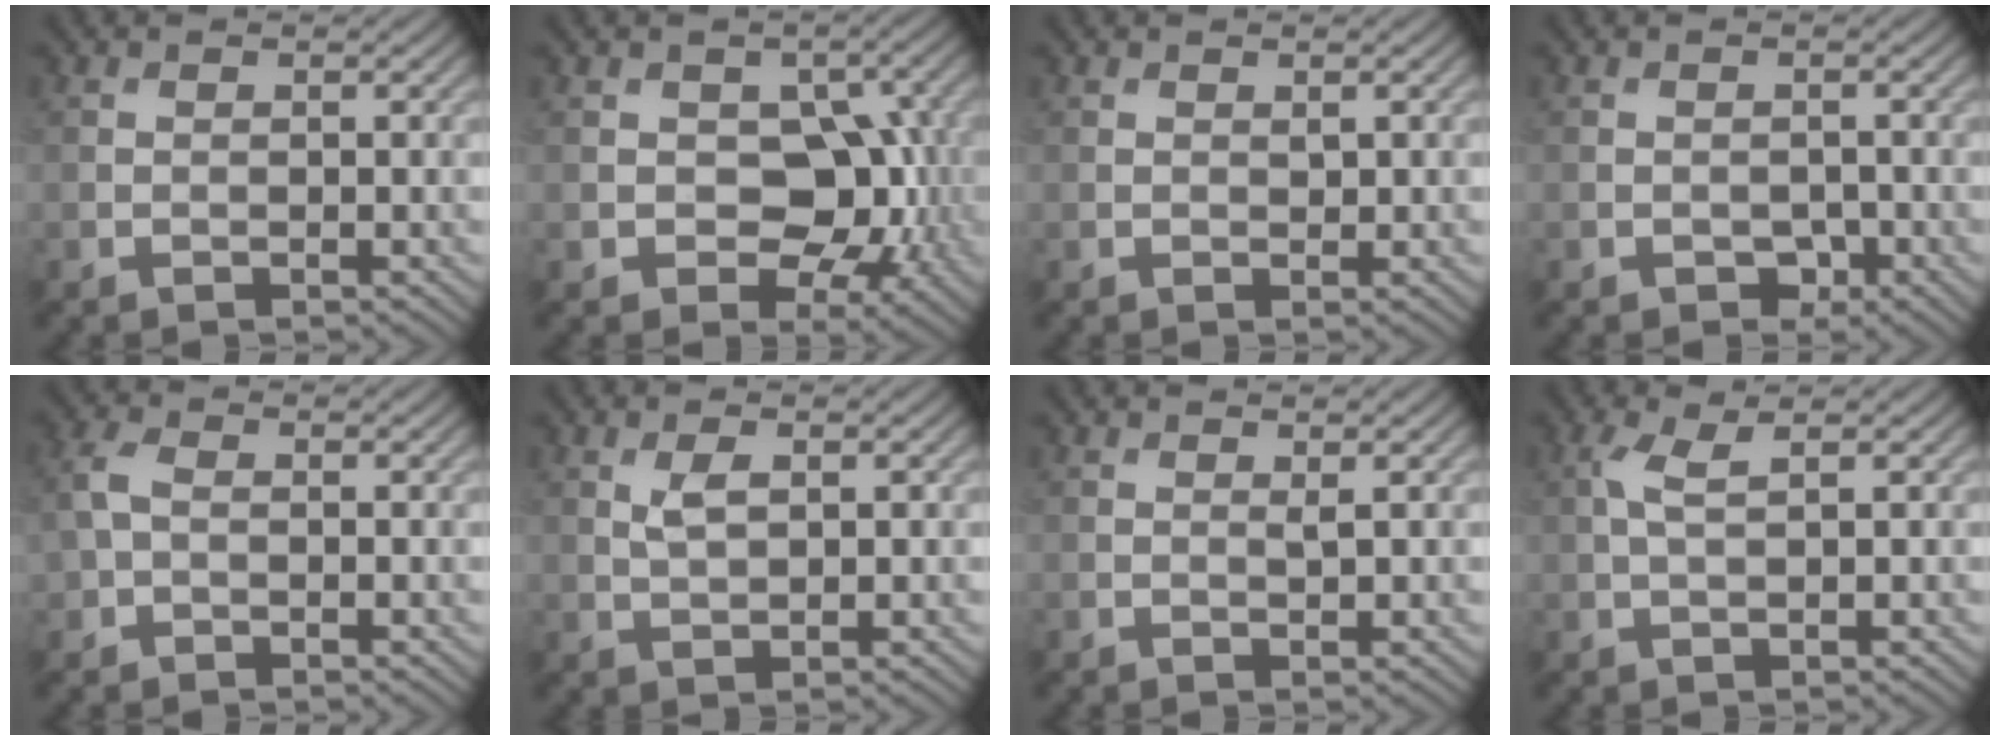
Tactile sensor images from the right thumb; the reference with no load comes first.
{"total": 8.0, "force": [-0.7, 5.7, 5.5], "torque": [-0.067, -0.006, -0.018]}
{"total": 0.6, "force": [0.4, 0.4, 0.4], "torque": [-0.004, -0.001, 0.006]}
{"total": 1.9, "force": [-1.0, 1.4, 0.9], "torque": [-0.011, -0.003, -0.016]}
{"total": 3.3, "force": [-0.1, 2.3, 2.4], "torque": [-0.062, 0.009, -0.011]}
{"total": 2.4, "force": [0.8, 1.1, 2.0], "torque": [-0.044, 0.000, 0.017]}
{"total": 0.6, "force": [0.3, 0.1, 0.5], "torque": [-0.010, -0.002, 0.004]}
{"total": 2.4, "force": [0.9, 0.4, 2.2], "torque": [-0.053, 0.011, 0.016]}